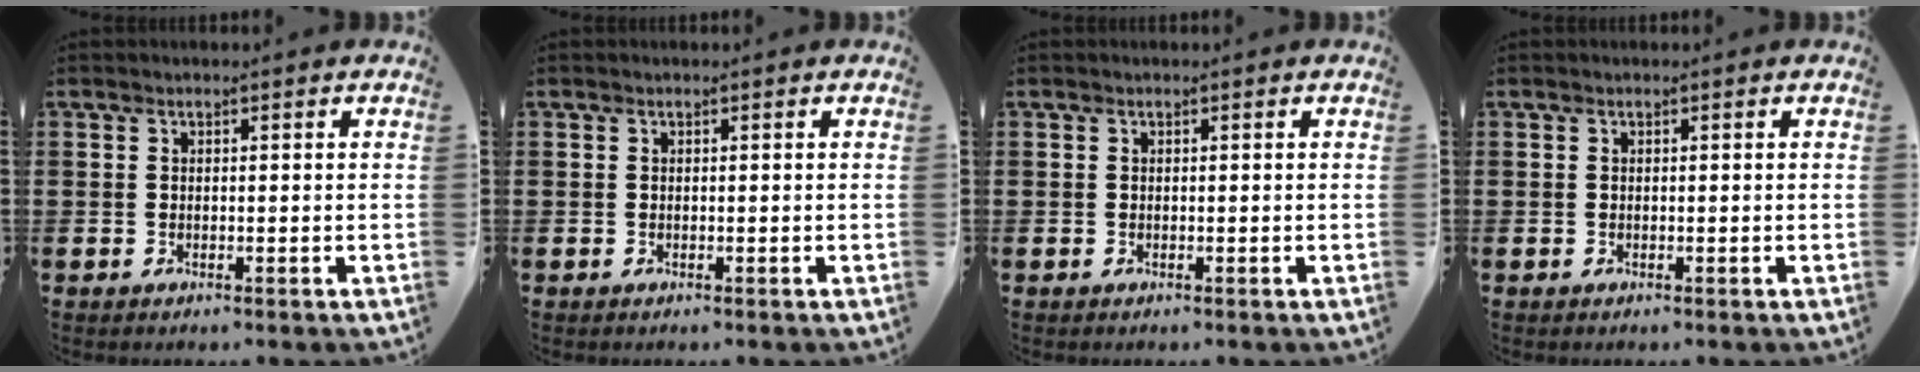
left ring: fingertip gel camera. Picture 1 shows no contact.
{"total": 0.0}
{"total": 0.0}
{"total": 0.0}